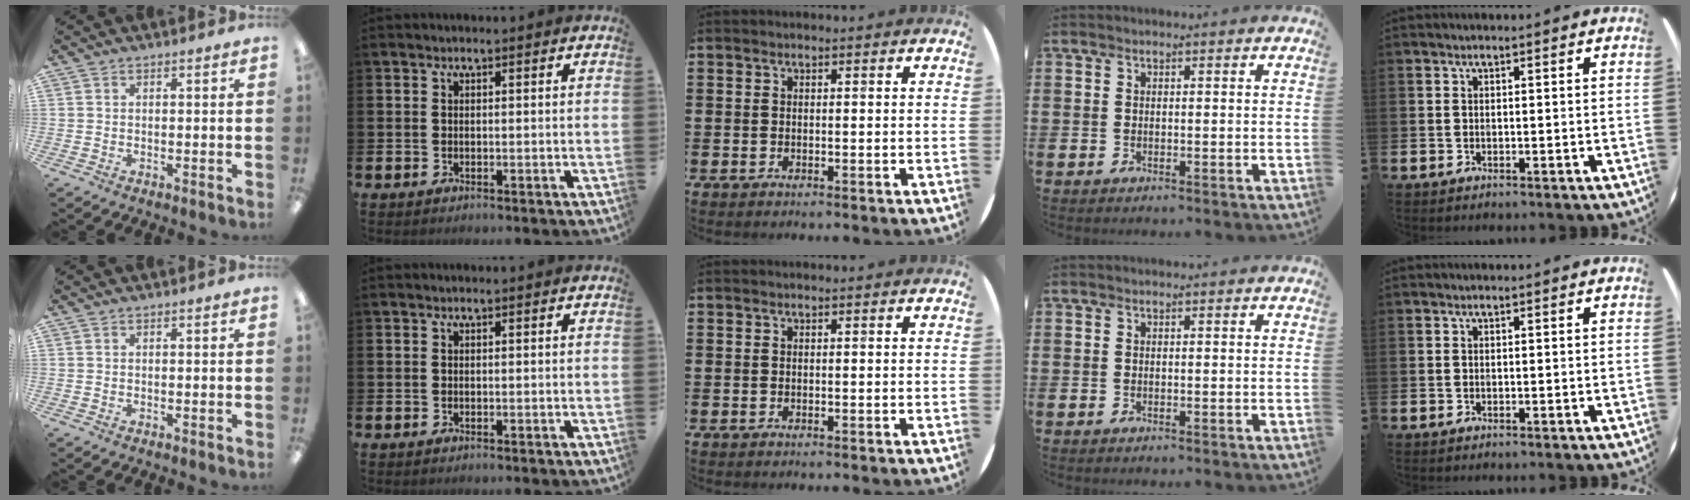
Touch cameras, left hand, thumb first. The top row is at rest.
{}